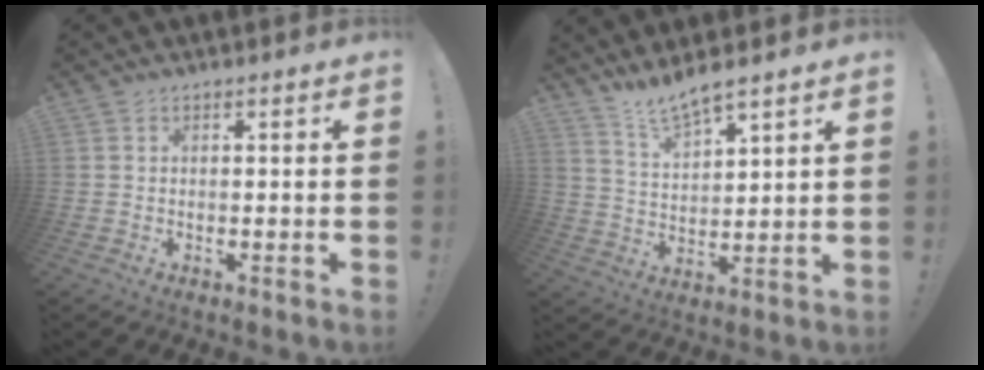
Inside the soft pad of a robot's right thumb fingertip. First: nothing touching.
{"total": 7.7, "force": [6.9, 0.7, 3.2], "torque": [-0.071, -0.042, 0.127]}